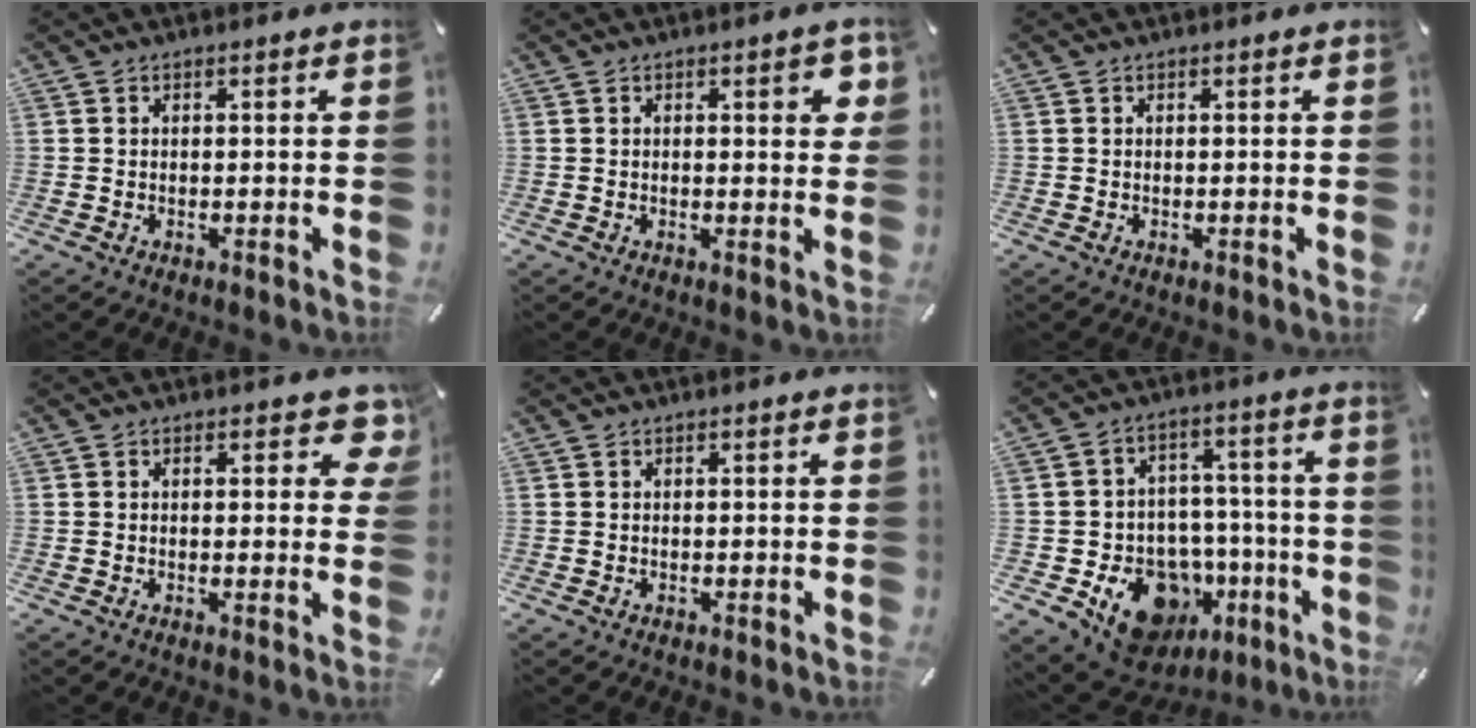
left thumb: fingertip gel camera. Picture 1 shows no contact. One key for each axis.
{"total": 4.5, "fx": 1.4, "fy": 1.7, "fz": 4.0, "tx": -0.046, "ty": -0.006, "tz": 0.016}
{"total": 0.0}
{"total": 5.5, "fx": 2.6, "fy": 2.7, "fz": 4.0, "tx": -0.038, "ty": -0.012, "tz": 0.038}
{"total": 0.0}
{"total": 16.4, "fx": -7.8, "fy": 11.8, "fz": 8.4, "tx": -0.103, "ty": 0.045, "tz": -0.119}